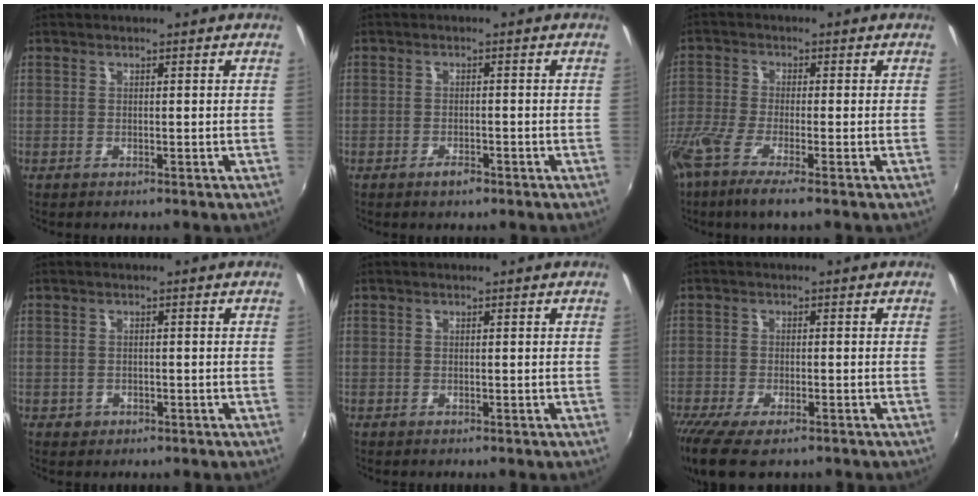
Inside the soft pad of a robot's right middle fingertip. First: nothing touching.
{"total": 1.9, "force": [-1.4, 0.8, 1.1], "torque": [-0.023, -0.001, -0.024]}
{"total": 7.9, "force": [-5.3, 0.8, 5.8], "torque": [-0.136, -0.031, -0.108]}
{"total": 1.6, "force": [-0.6, 1.4, 0.6], "torque": [-0.013, -0.002, -0.007]}
{"total": 0.0}
{"total": 10.0, "force": [-7.1, 3.2, 6.3], "torque": [-0.151, -0.045, -0.124]}